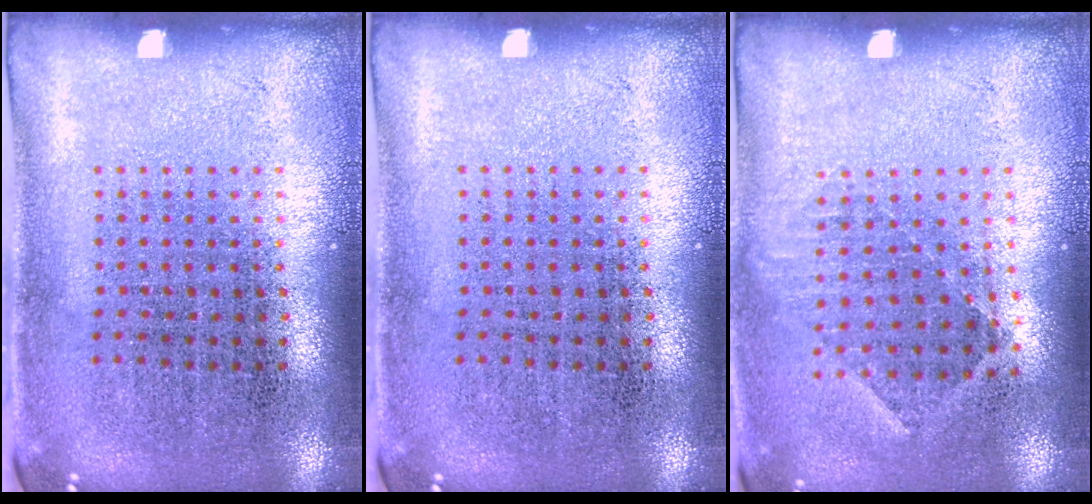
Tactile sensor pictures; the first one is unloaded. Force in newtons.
{"total": 0.0}
{"total": 0.8, "press": 0.7, "slide": 0.4}